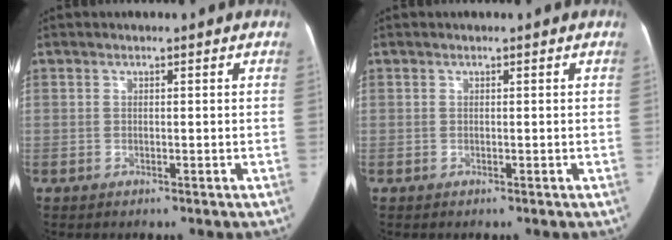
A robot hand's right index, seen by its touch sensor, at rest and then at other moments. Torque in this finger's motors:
{"motor_torque": [0.00, 0.00, 0.00, 0.00]}